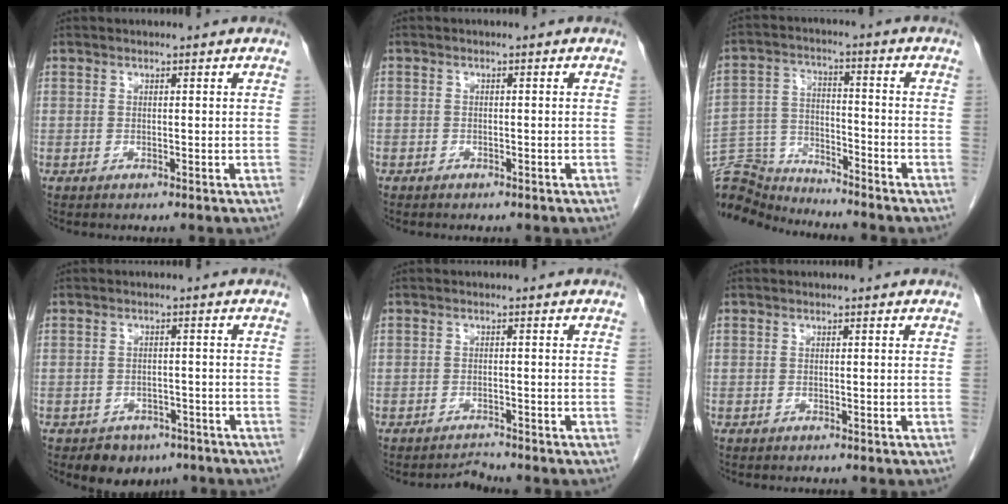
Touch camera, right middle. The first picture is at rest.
{"total": 1.1, "force": [-0.8, 0.8, 0.1], "torque": [-0.009, 0.003, -0.013]}
{"total": 11.1, "force": [-11.0, 0.7, 0.2], "torque": [-0.008, 0.022, -0.206]}
{"total": 4.9, "force": [-3.5, 3.3, 1.2], "torque": [-0.014, 0.005, -0.045]}
{"total": 1.5, "force": [-1.3, -0.3, -0.5], "torque": [0.011, -0.011, -0.019]}
{"total": 0.0}